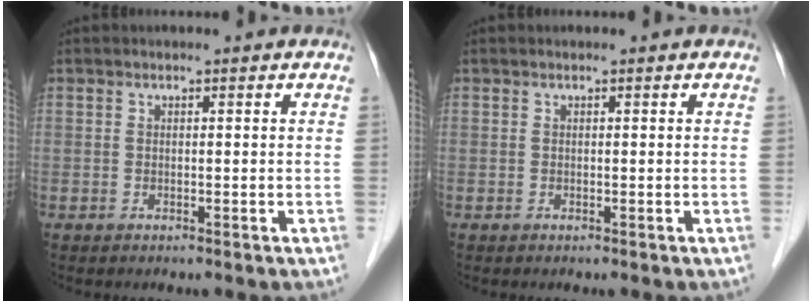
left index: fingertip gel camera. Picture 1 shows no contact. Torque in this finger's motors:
{"motor_torque": [-0.01, 0.01, 0.00, -0.01]}